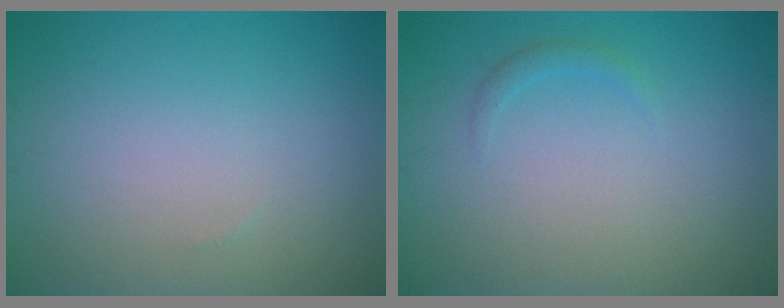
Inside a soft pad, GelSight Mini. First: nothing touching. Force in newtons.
{"total": 0.8, "press": 0.8, "slide": 0.1}